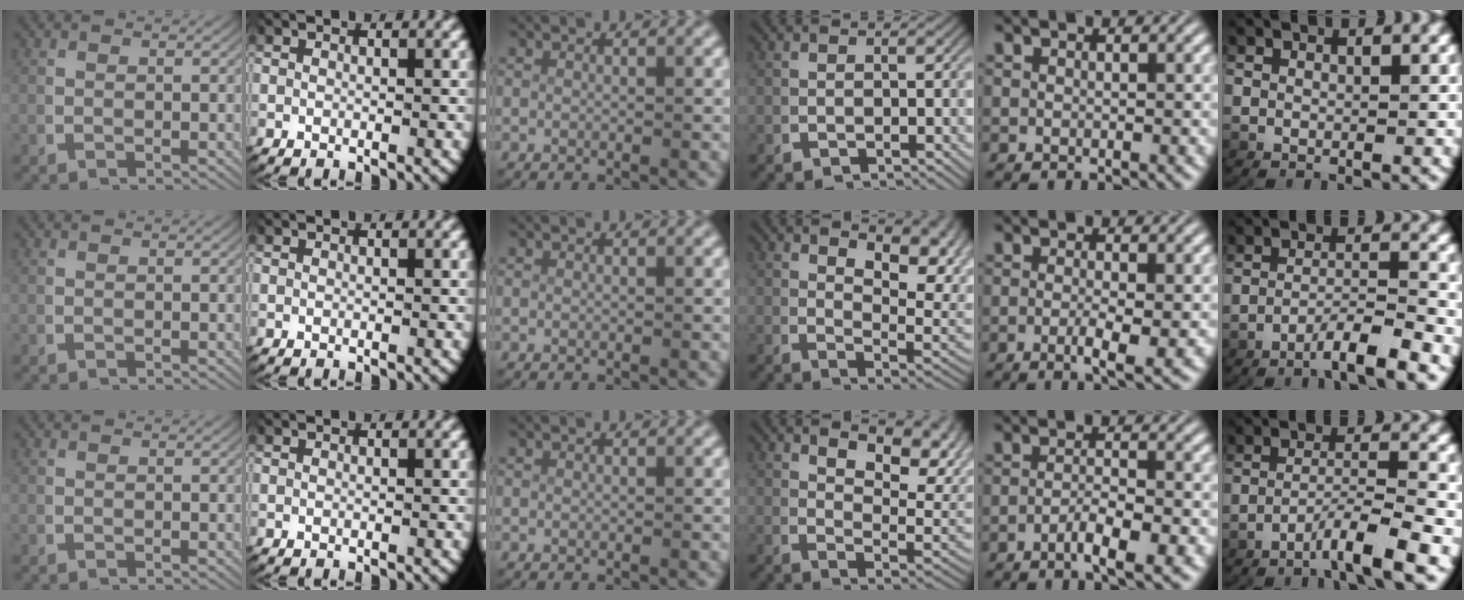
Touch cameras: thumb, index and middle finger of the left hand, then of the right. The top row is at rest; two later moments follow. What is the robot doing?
{"motion": "lift_and_place", "object": "map"}